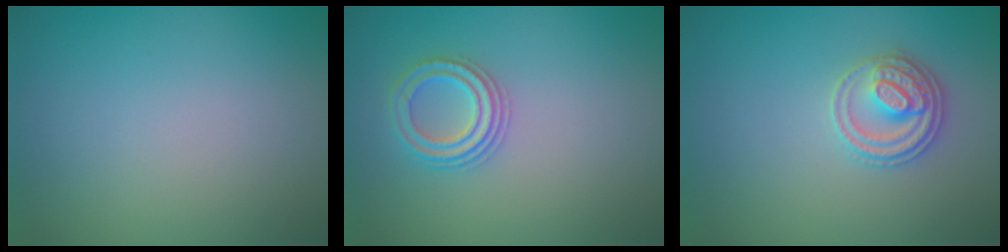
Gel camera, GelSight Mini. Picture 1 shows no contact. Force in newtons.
{"total": 2.5, "press": 2.4, "slide": 0.4}
{"total": 2.8, "press": 2.7, "slide": 0.5}